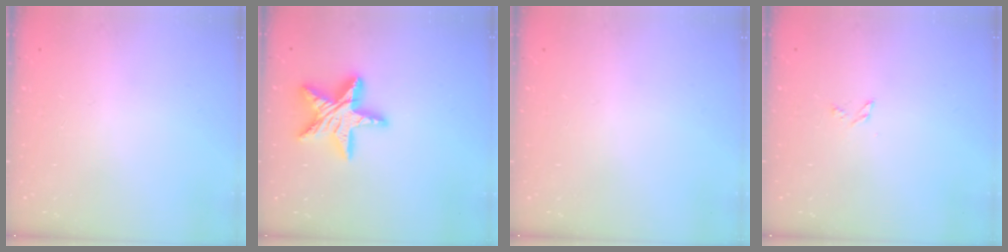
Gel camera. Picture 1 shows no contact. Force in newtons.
{"total": 17.1, "press": 17.0, "slide": 1.5}
{"total": 0.0}
{"total": 2.4, "press": 2.4, "slide": 0.2}